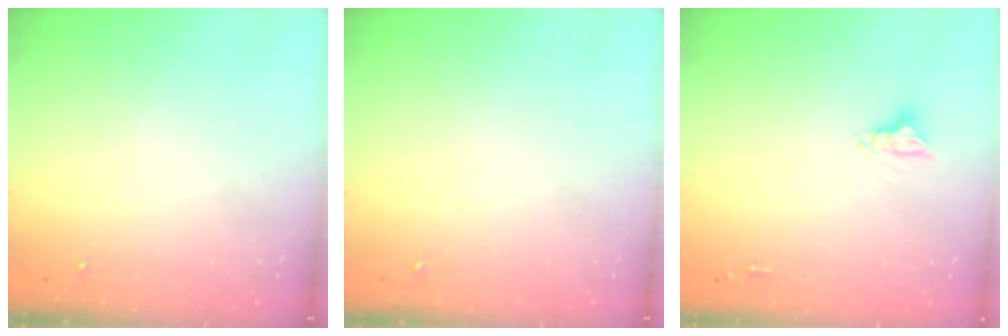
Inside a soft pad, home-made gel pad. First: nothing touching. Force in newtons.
{"total": 0.0}
{"total": 6.2, "press": 6.2, "slide": 0.3}